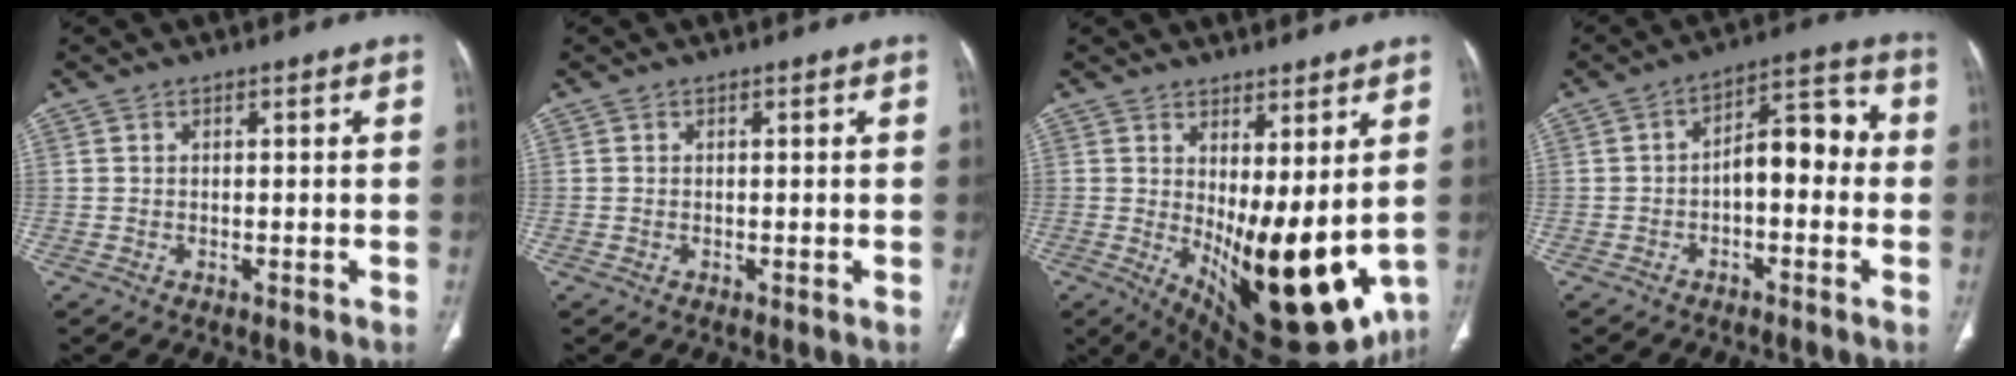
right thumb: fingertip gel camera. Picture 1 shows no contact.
{"total": 0.0}
{"total": 20.3, "force": [-0.2, 8.1, 18.6], "torque": [-0.261, -0.045, 0.026]}
{"total": 9.3, "force": [-1.2, 5.0, 7.8], "torque": [-0.088, 0.045, -0.028]}